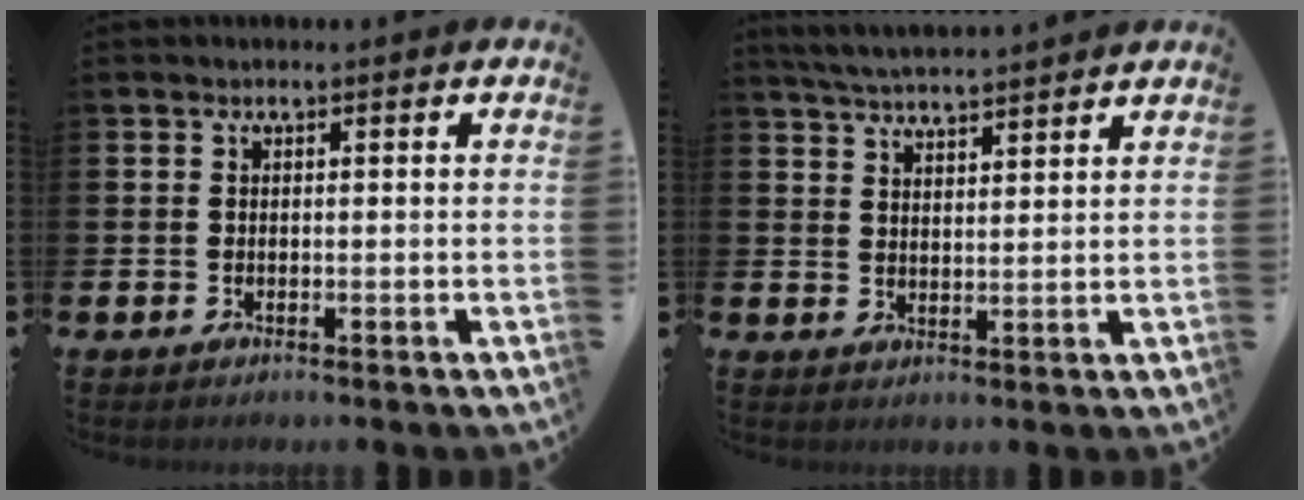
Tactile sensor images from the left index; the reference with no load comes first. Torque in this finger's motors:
{"motor_torque": [0.05, -0.39, 0.43, 0.21]}